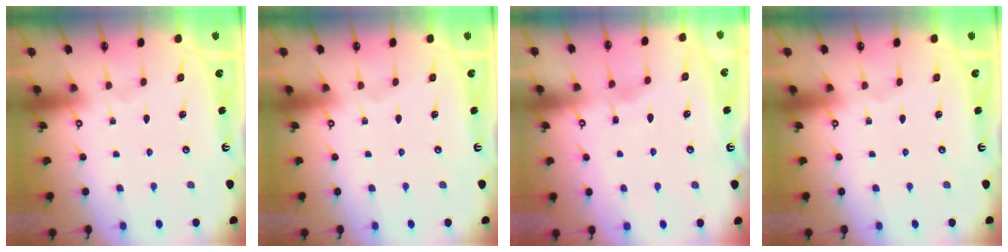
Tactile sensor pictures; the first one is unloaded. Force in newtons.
{"total": 0.0}
{"total": 2.6, "press": 2.5, "slide": 0.4}
{"total": 0.0}